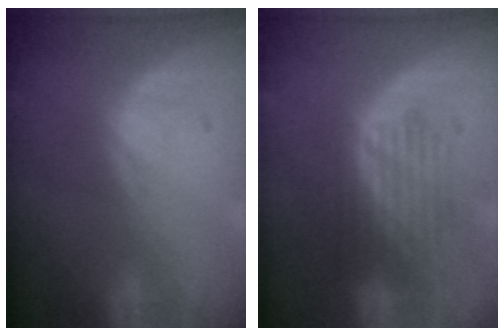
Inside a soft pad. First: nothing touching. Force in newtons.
{"total": 6.1, "press": 6.1, "slide": 0.6}